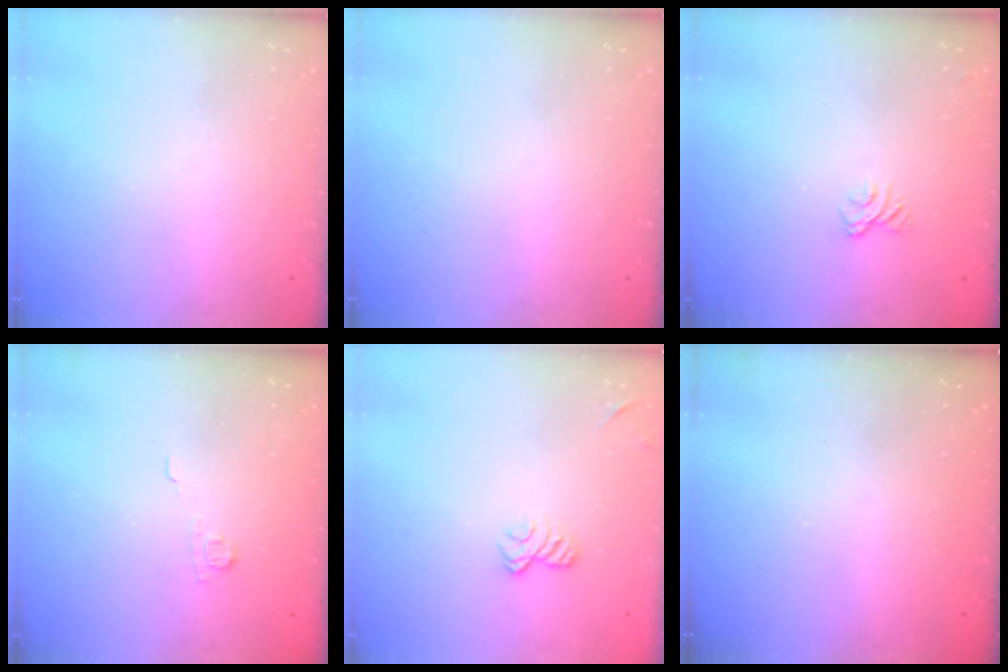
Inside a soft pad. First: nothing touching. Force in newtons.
{"total": 0.0}
{"total": 2.3, "press": 2.0, "slide": 1.2}
{"total": 3.9, "press": 3.7, "slide": 1.1}
{"total": 6.2, "press": 6.1, "slide": 1.2}
{"total": 2.3, "press": 2.2, "slide": 0.7}